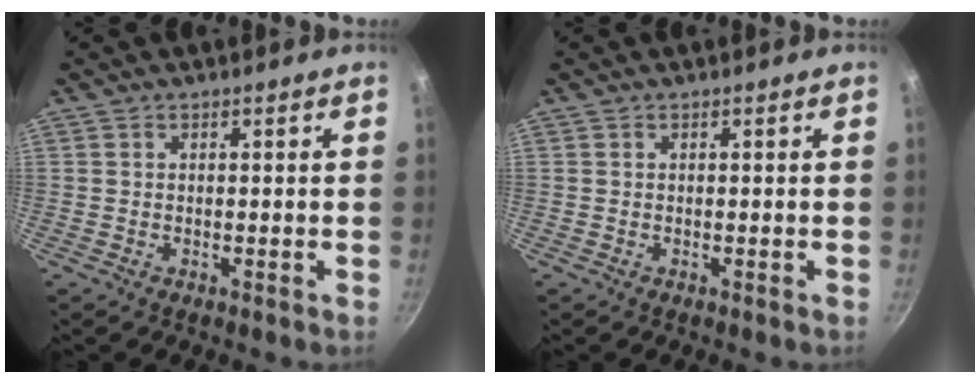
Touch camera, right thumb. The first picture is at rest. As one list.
[{"total": 0.0}]